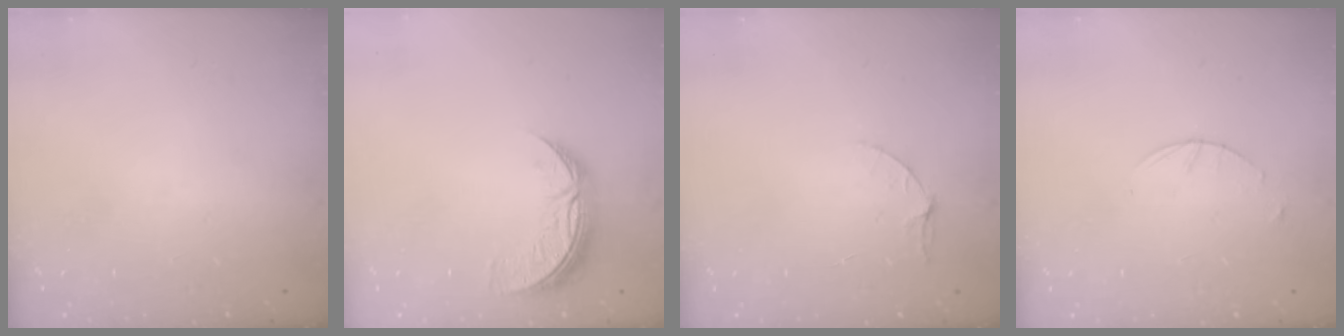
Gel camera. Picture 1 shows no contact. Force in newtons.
{"total": 8.4, "press": 8.4, "slide": 0.4}
{"total": 4.0, "press": 3.9, "slide": 0.4}
{"total": 1.6, "press": 1.6, "slide": 0.2}